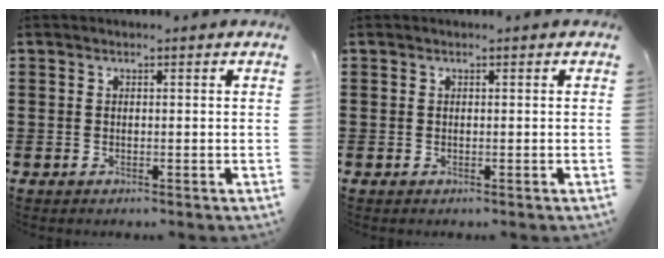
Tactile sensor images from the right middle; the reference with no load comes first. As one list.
[{"total": 0.0}]